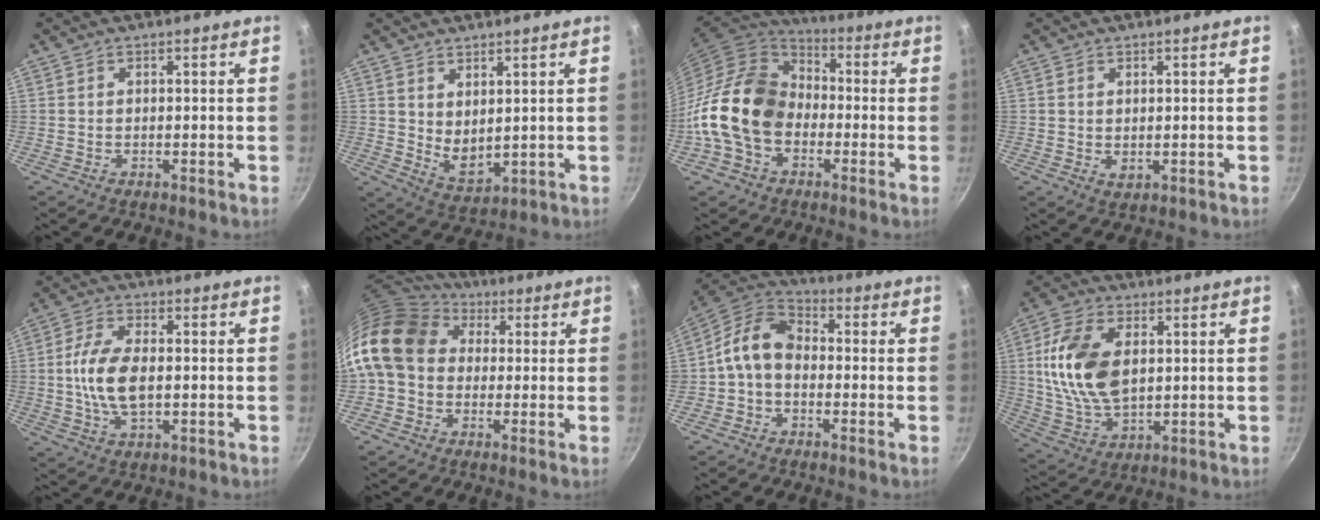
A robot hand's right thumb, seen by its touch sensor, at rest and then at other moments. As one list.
[{"total": 6.0, "force": [2.6, 3.3, 4.3], "torque": [-0.060, -0.031, 0.058]}, {"total": 17.5, "force": [-3.5, 13.0, 11.1], "torque": [-0.170, 0.043, -0.080]}, {"total": 1.6, "force": [0.6, 1.0, 1.1], "torque": [-0.016, -0.009, 0.010]}, {"total": 10.0, "force": [-0.3, 5.3, 8.5], "torque": [-0.170, 0.012, -0.011]}, {"total": 16.1, "force": [2.5, 12.8, 9.3], "torque": [-0.162, 0.032, 0.028]}, {"total": 9.0, "force": [-1.2, 6.5, 6.1], "torque": [-0.102, 0.039, -0.041]}, {"total": 15.1, "force": [2.7, 9.0, 11.8], "torque": [-0.215, -0.008, 0.055]}]